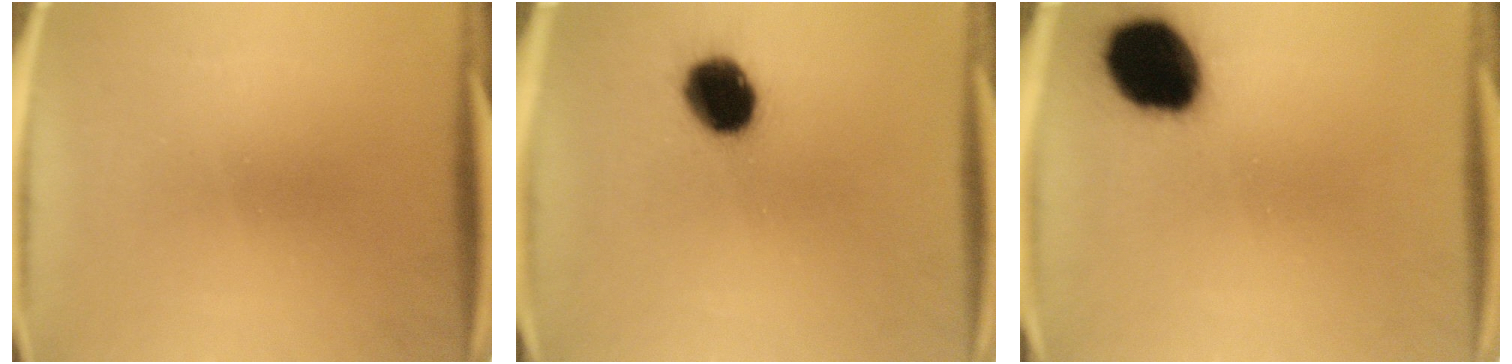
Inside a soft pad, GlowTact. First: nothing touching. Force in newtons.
{"total": 11.8}
{"total": 17.9}